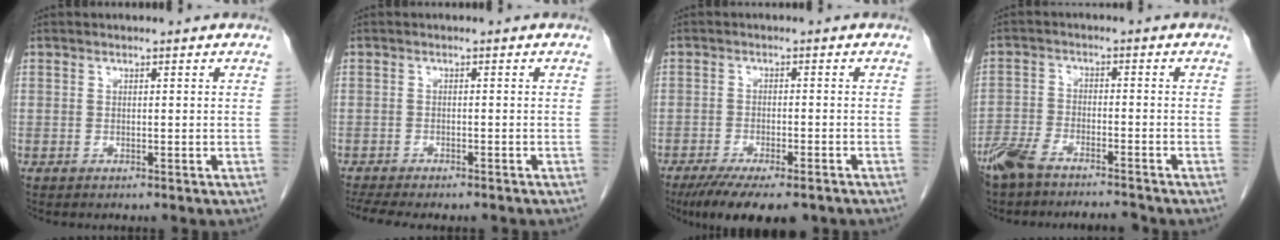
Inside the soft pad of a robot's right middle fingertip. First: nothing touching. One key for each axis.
{"total": 8.8, "fx": -7.6, "fy": 2.0, "fz": 4.0, "tx": -0.061, "ty": -0.003, "tz": -0.109}
{"total": 10.9, "fx": -8.2, "fy": 3.0, "fz": 6.6, "tx": -0.093, "ty": -0.012, "tz": -0.122}
{"total": 7.4, "fx": -6.5, "fy": 1.6, "fz": 3.1, "tx": -0.065, "ty": -0.008, "tz": -0.119}